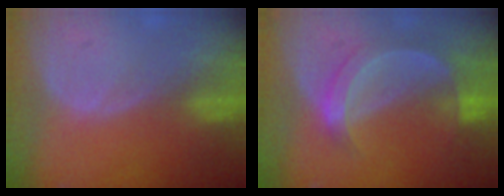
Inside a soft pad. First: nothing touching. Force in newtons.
{"total": 5.9, "press": 5.5, "slide": 2.1}